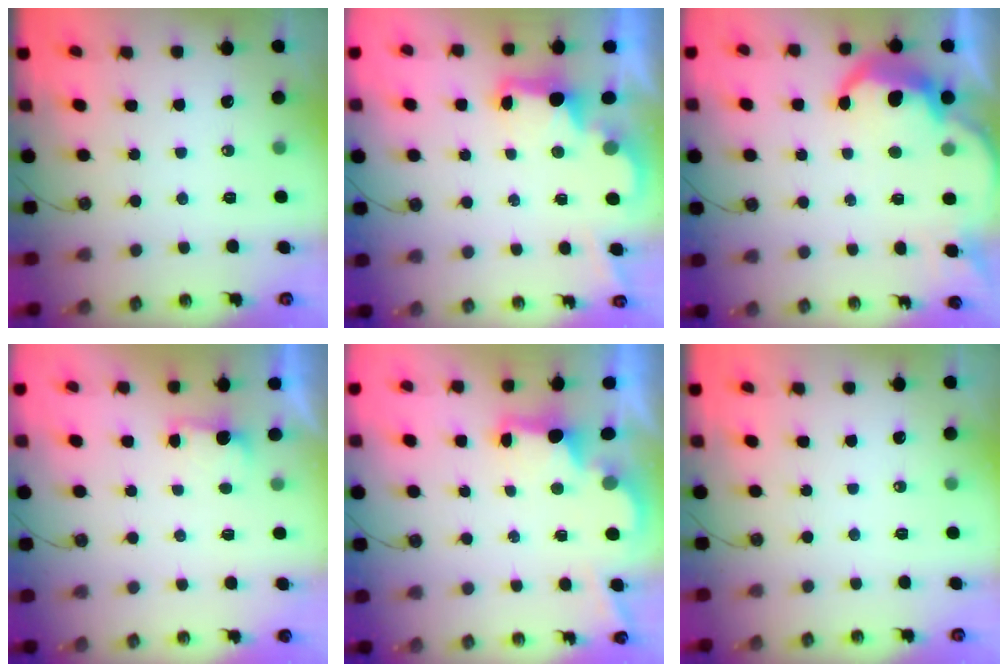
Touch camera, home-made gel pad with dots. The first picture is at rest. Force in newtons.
{"total": 2.7, "press": 2.6, "slide": 0.5}
{"total": 8.1, "press": 8.1, "slide": 0.5}
{"total": 2.3, "press": 2.1, "slide": 1.0}
{"total": 2.5, "press": 2.4, "slide": 0.7}
{"total": 0.0}